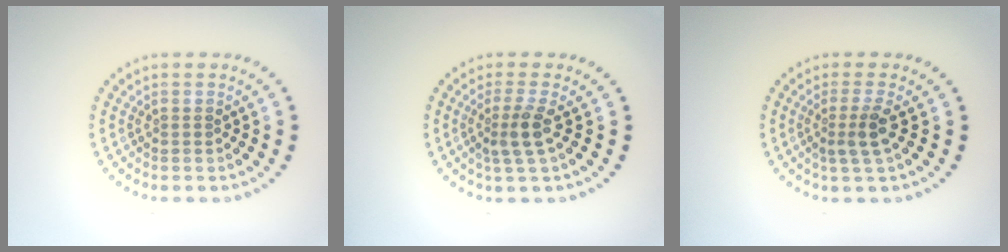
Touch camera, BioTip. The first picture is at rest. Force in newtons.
{"total": 2.4, "press": 1.8, "slide": 1.5}
{"total": 2.2, "press": 1.8, "slide": 1.4}